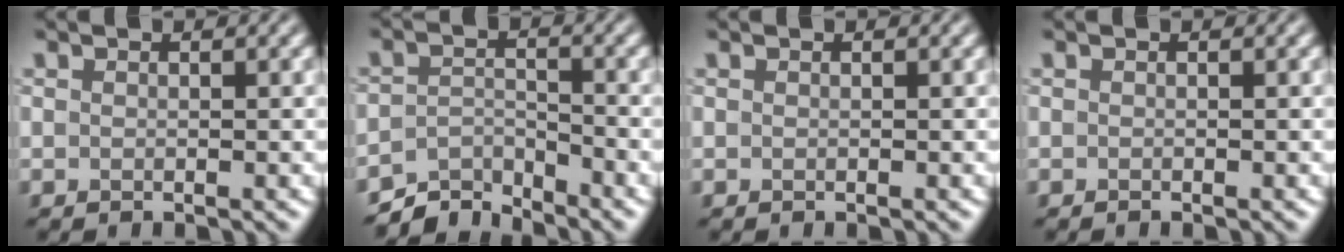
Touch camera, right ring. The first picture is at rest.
{"total": 4.0, "force": [-3.8, 0.8, 0.6], "torque": [-0.008, 0.005, -0.074]}
{"total": 0.0}
{"total": 0.0}